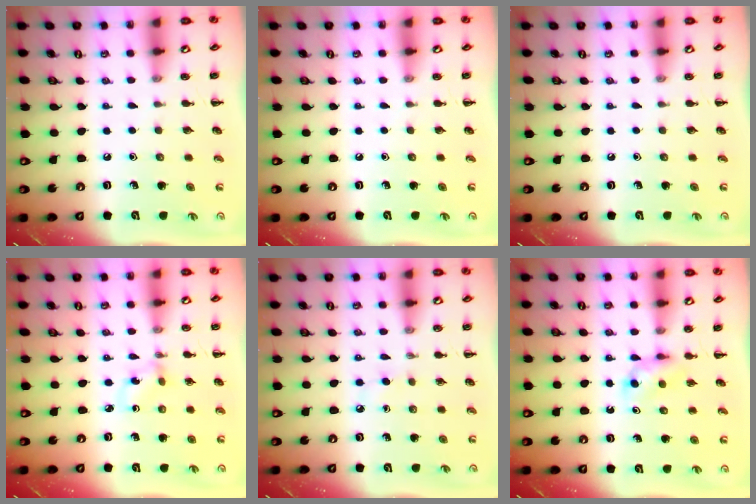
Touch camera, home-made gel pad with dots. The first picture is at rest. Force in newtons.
{"total": 0.0}
{"total": 0.0}
{"total": 1.7, "press": 1.6, "slide": 0.7}
{"total": 2.4, "press": 2.2, "slide": 1.0}
{"total": 3.5, "press": 3.2, "slide": 1.4}